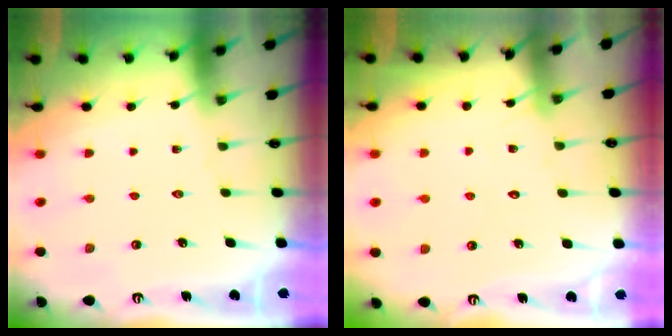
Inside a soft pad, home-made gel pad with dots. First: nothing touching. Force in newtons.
{"total": 5.6, "press": 5.6, "slide": 0.5}